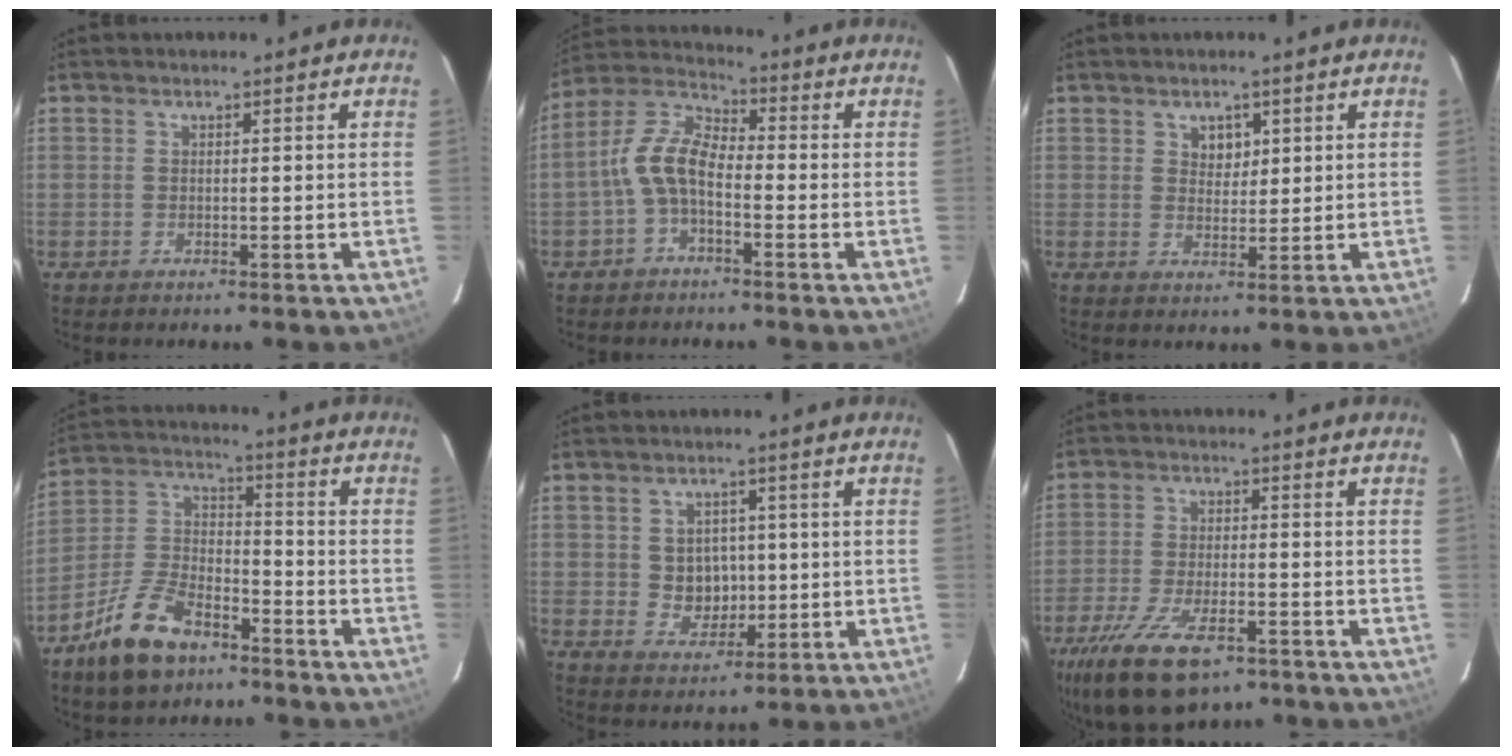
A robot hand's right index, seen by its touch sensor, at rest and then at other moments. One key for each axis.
{"total": 7.8, "fx": -2.5, "fy": 3.8, "fz": 6.3, "tx": -0.137, "ty": 0.020, "tz": -0.056}
{"total": 3.0, "fx": 1.4, "fy": 2.4, "fz": 1.2, "tx": -0.012, "ty": 0.005, "tz": 0.026}
{"total": 13.3, "fx": -8.7, "fy": 6.5, "fz": 7.5, "tx": -0.166, "ty": 0.017, "tz": -0.162}
{"total": 5.9, "fx": 0.2, "fy": 5.2, "fz": 2.7, "tx": -0.049, "ty": 0.008, "tz": 0.015}
{"total": 15.8, "fx": -10.1, "fy": 6.6, "fz": 10.2, "tx": -0.228, "ty": -0.039, "tz": -0.176}